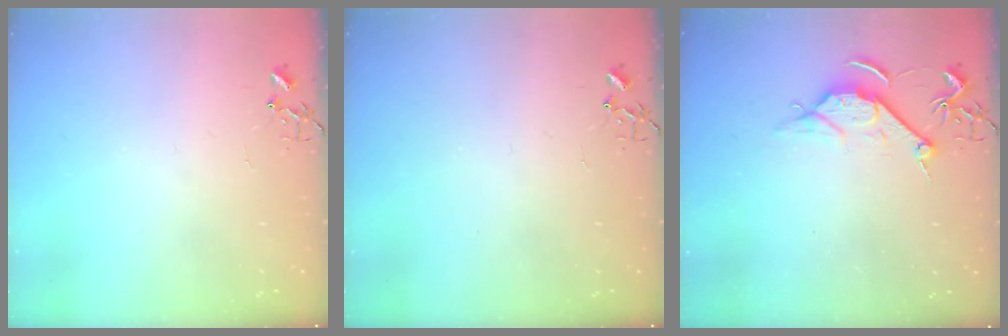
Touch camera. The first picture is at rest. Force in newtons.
{"total": 0.0}
{"total": 8.4, "press": 8.3, "slide": 1.0}